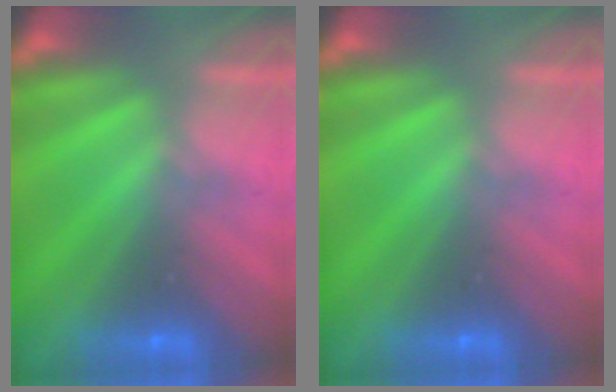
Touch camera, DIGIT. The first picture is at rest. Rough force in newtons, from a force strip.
{"total": 0.0}